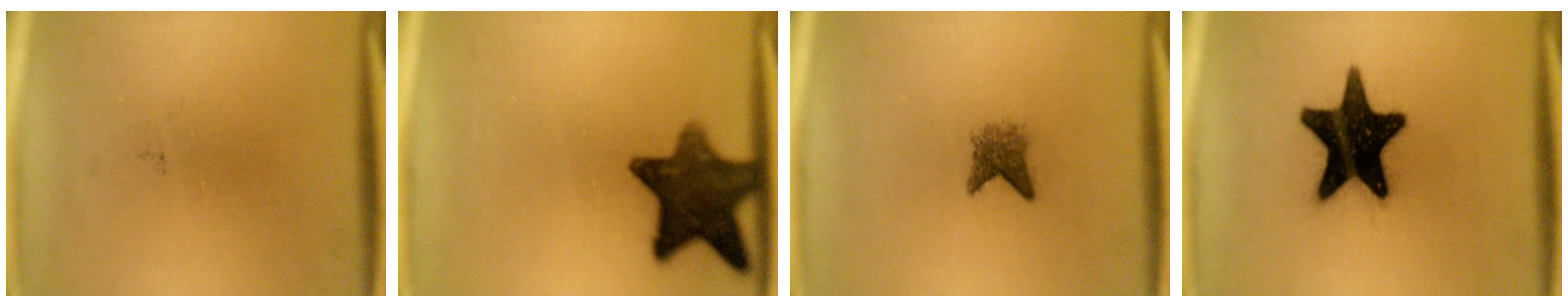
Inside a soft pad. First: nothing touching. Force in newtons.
{"total": 11.7}
{"total": 2.6}
{"total": 19.5}